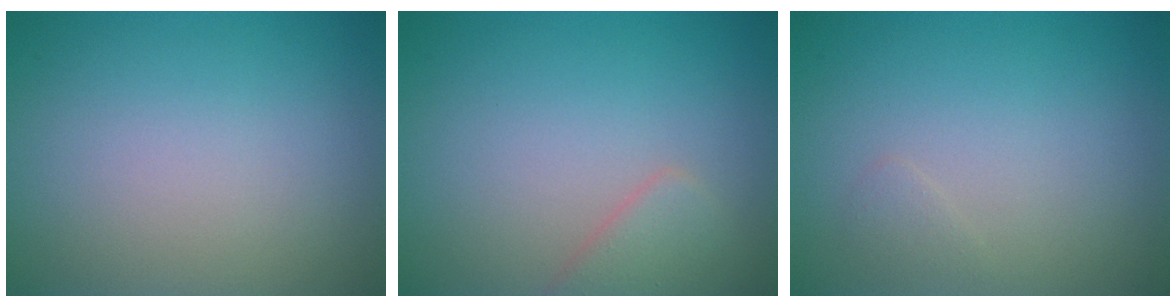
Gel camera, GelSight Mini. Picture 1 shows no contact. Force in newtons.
{"total": 1.9, "press": 1.9, "slide": 0.2}
{"total": 0.6, "press": 0.6, "slide": 0.0}